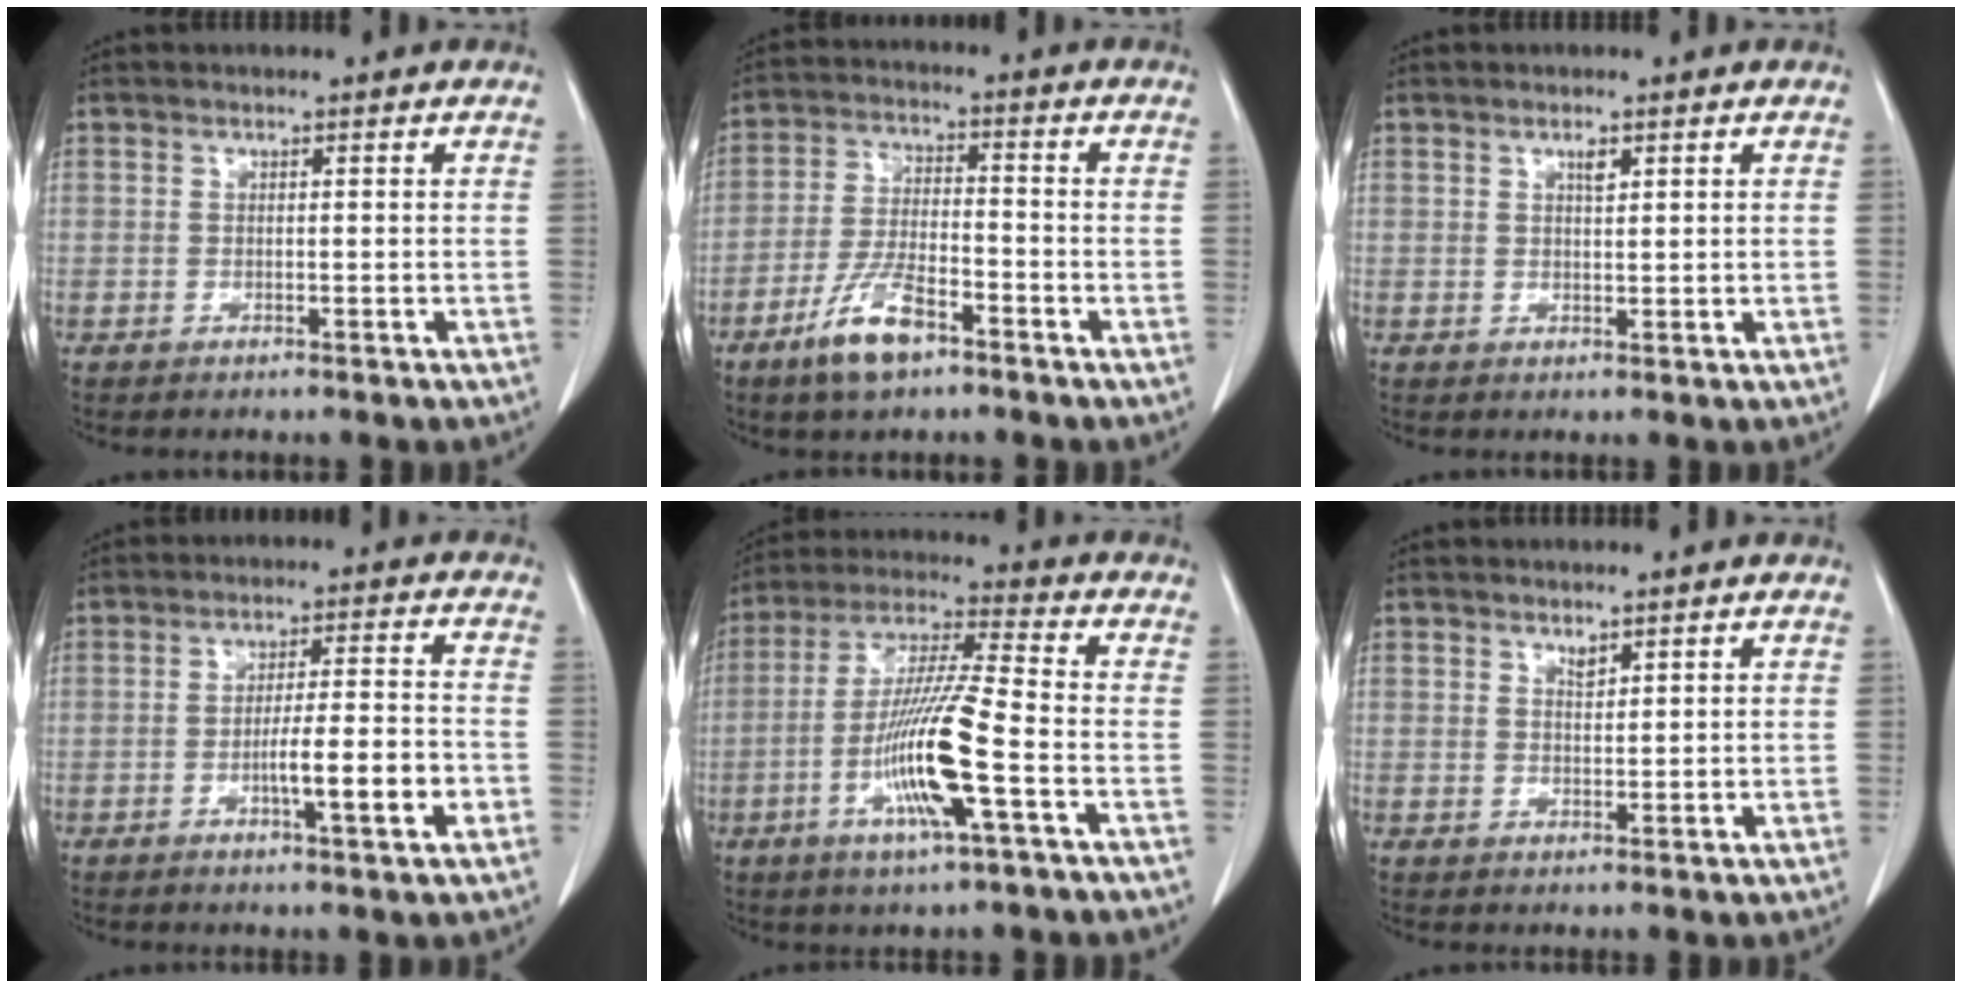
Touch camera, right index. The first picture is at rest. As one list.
[{"total": 8.2, "force": [-5.0, 2.3, 6.0], "torque": [-0.121, -0.007, -0.095]}, {"total": 1.5, "force": [0.9, 0.4, 1.1], "torque": [-0.016, -0.004, 0.014]}, {"total": 8.3, "force": [-2.7, 0.4, 7.8], "torque": [-0.121, 0.003, -0.043]}, {"total": 13.5, "force": [-4.2, 0.3, 12.8], "torque": [-0.255, -0.009, -0.084]}, {"total": 1.4, "force": [1.2, 0.4, 0.7], "torque": [-0.009, -0.005, 0.021]}]